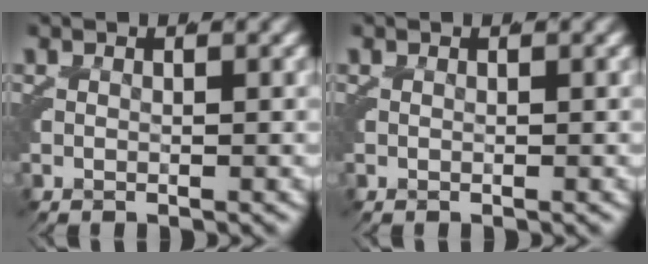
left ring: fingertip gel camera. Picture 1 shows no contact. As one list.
[{"total": 0.0}]